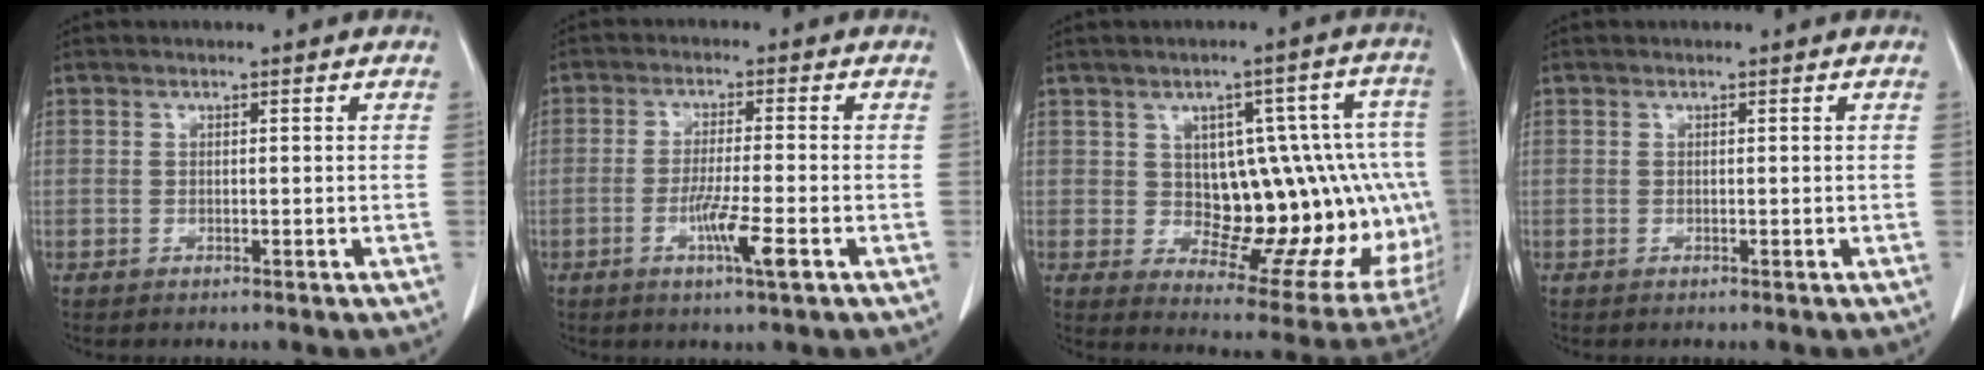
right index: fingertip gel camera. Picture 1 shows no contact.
{"total": 6.0, "force": [-2.4, -0.2, 5.5], "torque": [-0.099, -0.011, -0.044]}
{"total": 17.6, "force": [0.1, 7.8, 15.8], "torque": [-0.148, 0.032, 0.021]}
{"total": 0.0}